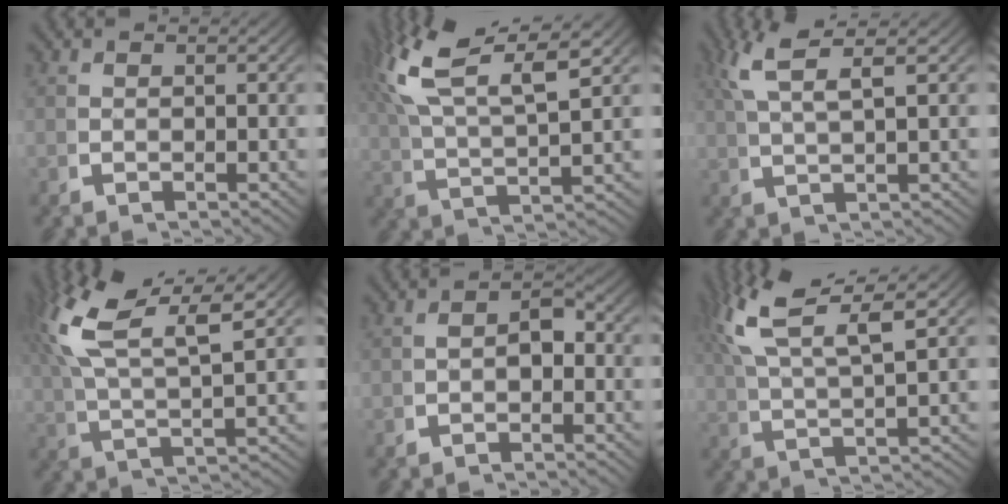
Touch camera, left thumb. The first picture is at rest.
{"total": 10.1, "force": [4.6, 5.2, 7.3], "torque": [-0.148, 0.005, 0.073]}
{"total": 5.2, "force": [3.5, 1.2, 3.6], "torque": [-0.071, 0.013, 0.059]}
{"total": 10.0, "force": [4.3, 4.9, 7.6], "torque": [-0.149, 0.008, 0.066]}
{"total": 2.6, "force": [-0.6, 1.7, 1.9], "torque": [-0.028, -0.003, -0.011]}
{"total": 9.0, "force": [4.6, 4.3, 6.5], "torque": [-0.129, 0.001, 0.076]}